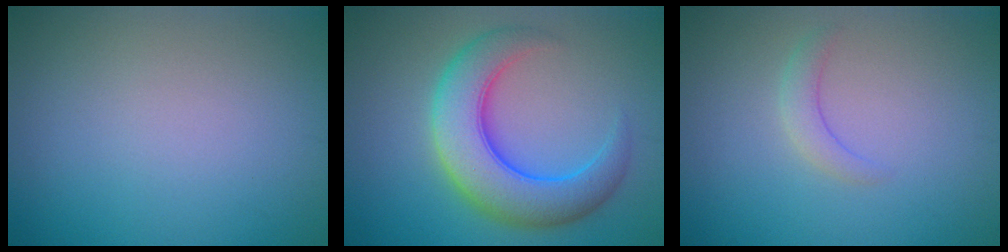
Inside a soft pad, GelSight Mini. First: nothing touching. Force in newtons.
{"total": 7.9, "press": 7.8, "slide": 0.3}
{"total": 1.5, "press": 1.5, "slide": 0.3}